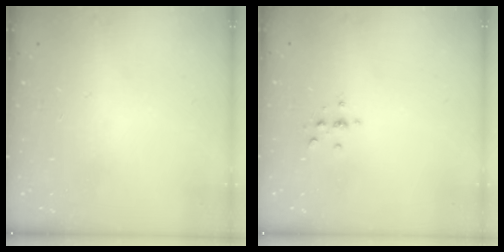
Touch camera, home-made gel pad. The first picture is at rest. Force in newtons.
{"total": 2.3, "press": 2.3, "slide": 0.2}